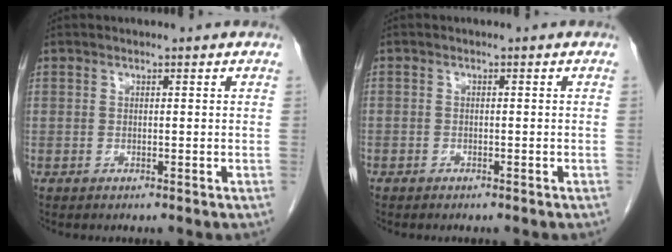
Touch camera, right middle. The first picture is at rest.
{"total": 0.7, "force": [-0.6, 0.5, 0.1], "torque": [-0.005, 0.003, -0.010]}